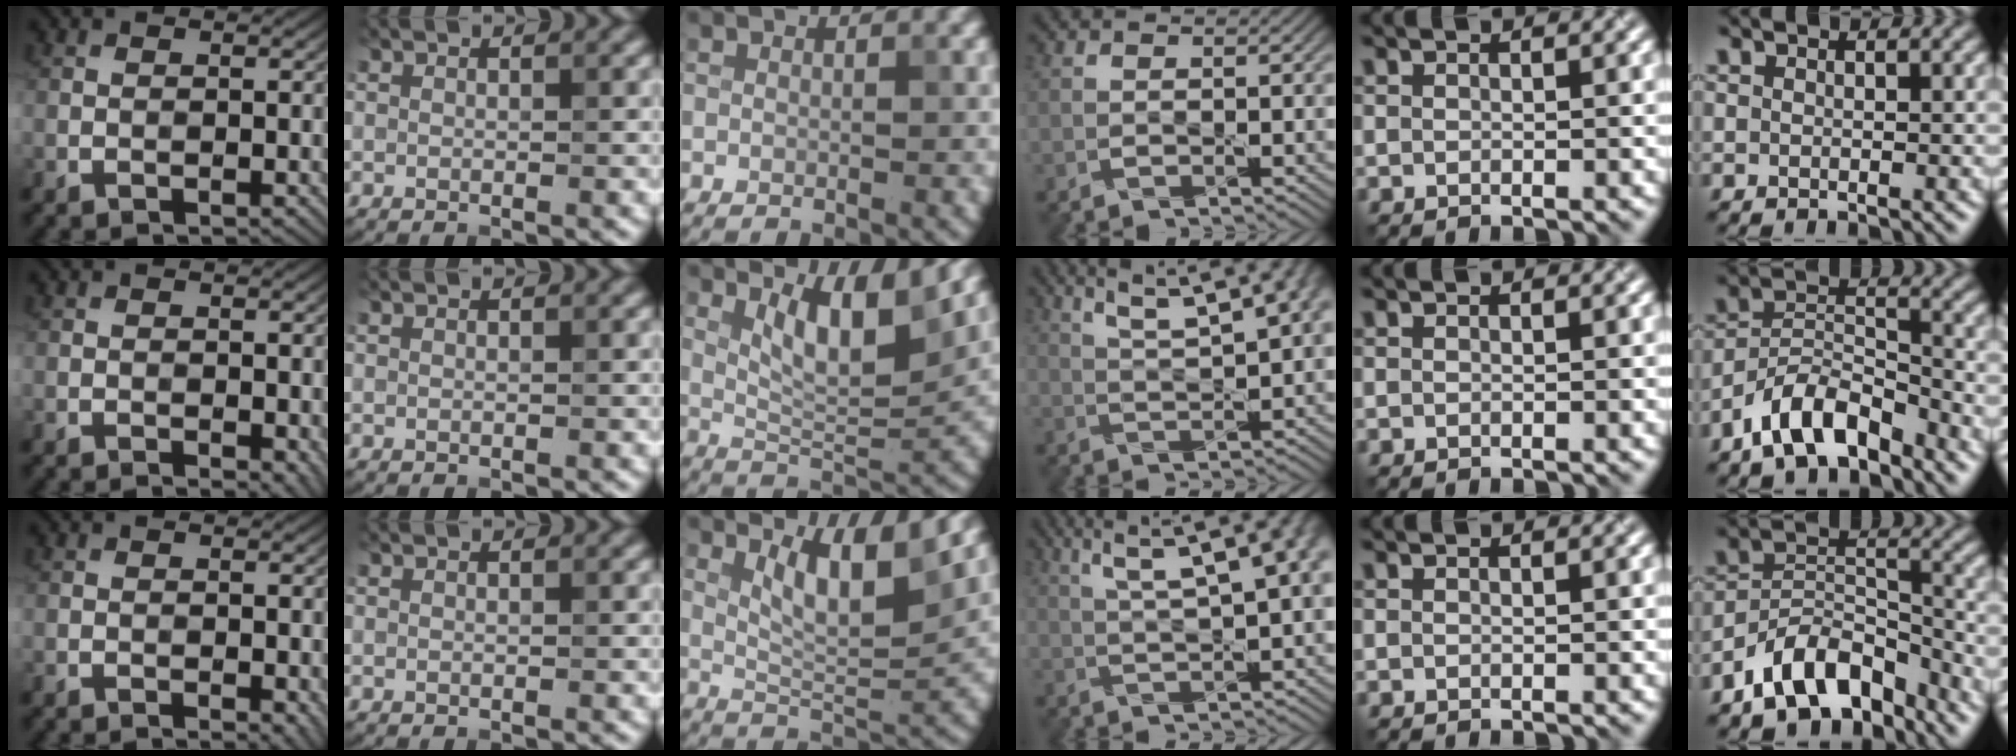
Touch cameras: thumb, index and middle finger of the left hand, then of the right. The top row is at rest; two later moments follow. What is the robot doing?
{"motion": "pour", "object": "sugar"}